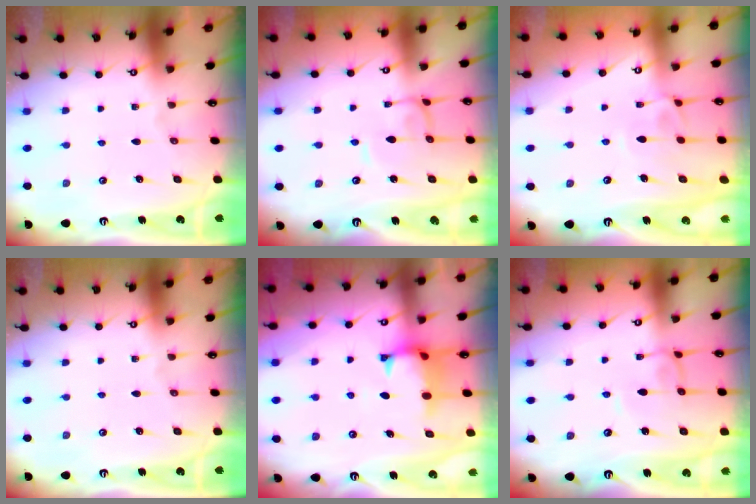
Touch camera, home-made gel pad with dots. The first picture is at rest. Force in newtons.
{"total": 1.1, "press": 1.1, "slide": 0.2}
{"total": 1.6, "press": 1.3, "slide": 1.0}
{"total": 0.0}
{"total": 1.3, "press": 1.0, "slide": 0.8}
{"total": 2.1, "press": 2.1, "slide": 0.3}